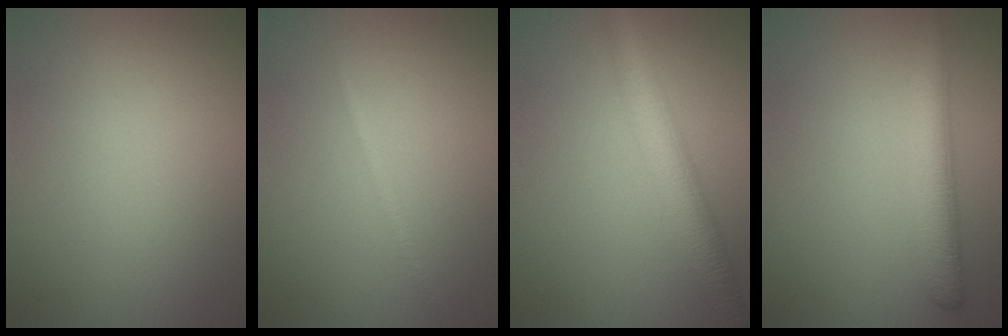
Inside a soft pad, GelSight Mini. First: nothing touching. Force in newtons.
{"total": 0.8, "press": 0.8, "slide": 0.1}
{"total": 5.4, "press": 5.4, "slide": 0.1}
{"total": 3.3, "press": 3.3, "slide": 0.1}